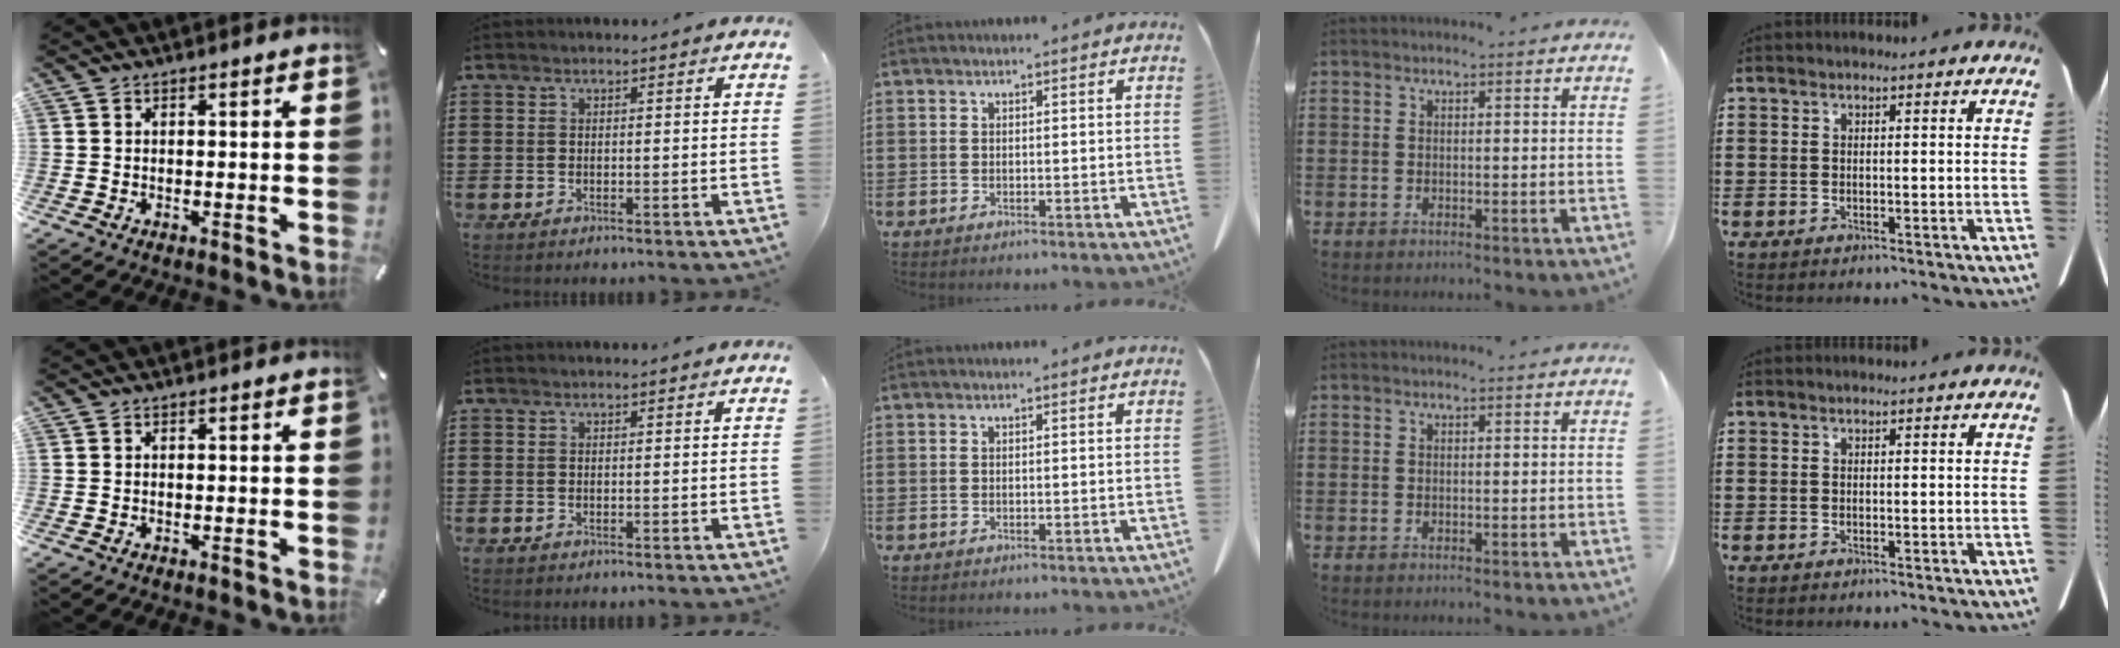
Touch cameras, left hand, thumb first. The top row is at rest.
{}